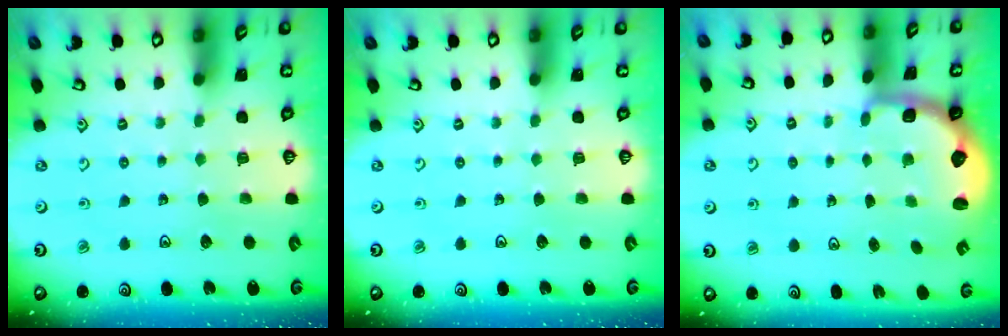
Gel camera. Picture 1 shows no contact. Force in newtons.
{"total": 0.0}
{"total": 2.9, "press": 1.8, "slide": 2.2}